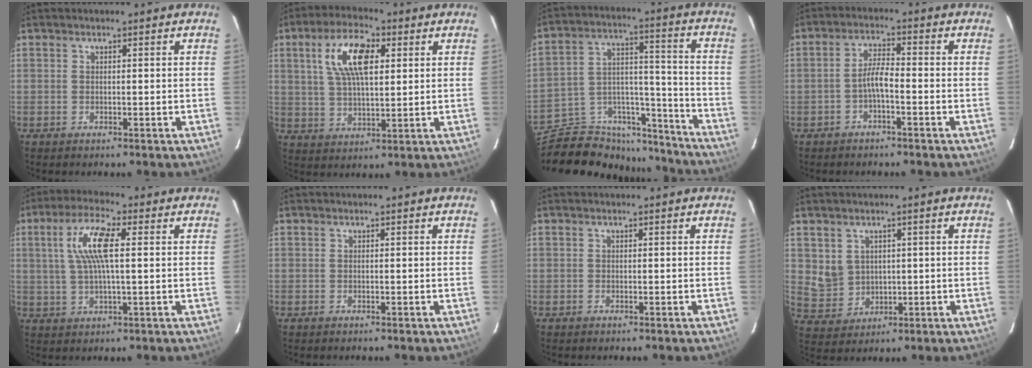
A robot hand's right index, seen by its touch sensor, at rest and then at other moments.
{"total": 11.2, "force": [3.7, 4.7, 9.4], "torque": [-0.178, 0.018, 0.069]}
{"total": 19.3, "force": [-16.7, 8.6, 4.8], "torque": [-0.091, 0.071, -0.245]}
{"total": 3.6, "force": [-1.8, 0.7, 3.0], "torque": [-0.063, 0.011, -0.035]}
{"total": 9.3, "force": [2.0, 2.3, 8.7], "torque": [-0.171, 0.013, 0.039]}
{"total": 0.0}
{"total": 0.0}
{"total": 5.6, "force": [1.6, 5.1, 1.8], "torque": [-0.039, 0.003, 0.051]}